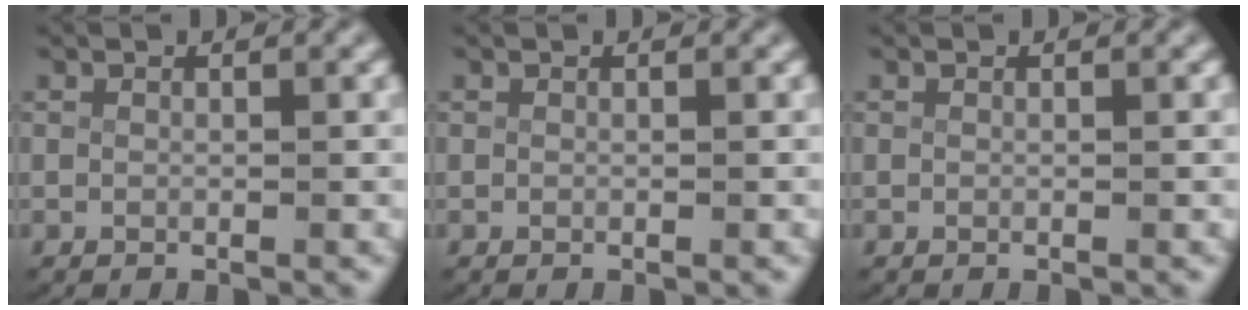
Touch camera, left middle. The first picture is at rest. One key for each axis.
{"total": 0.0}
{"total": 0.0}